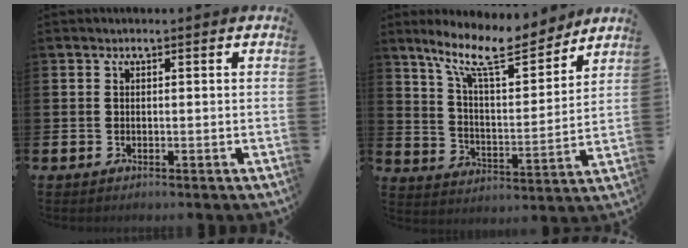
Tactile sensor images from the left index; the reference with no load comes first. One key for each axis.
{"total": 12.2, "fx": 10.2, "fy": 2.9, "fz": 6.0, "tx": -0.141, "ty": -0.055, "tz": 0.179}